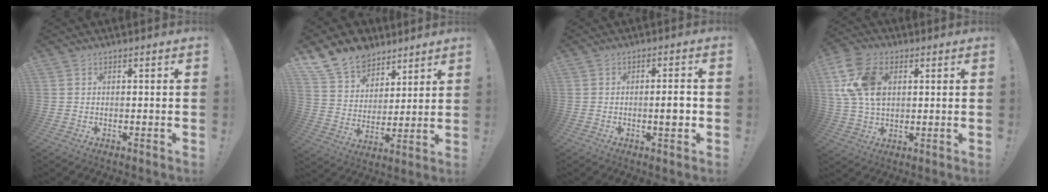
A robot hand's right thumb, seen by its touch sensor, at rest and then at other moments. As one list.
[{"total": 13.8, "force": [10.3, 8.6, 3.3], "torque": [-0.062, -0.075, 0.199]}, {"total": 4.5, "force": [-0.8, 0.7, 4.3], "torque": [-0.055, -0.004, -0.017]}, {"total": 15.0, "force": [3.7, 10.2, 10.3], "torque": [-0.204, 0.001, 0.072]}]